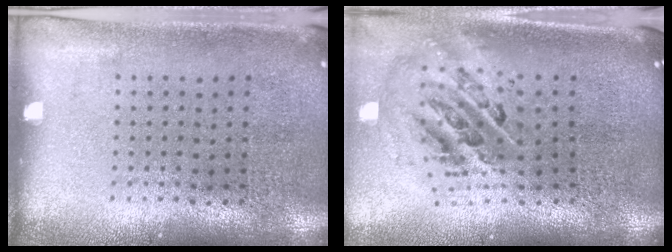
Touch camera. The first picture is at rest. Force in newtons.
{"total": 1.8, "press": 1.4, "slide": 1.2}